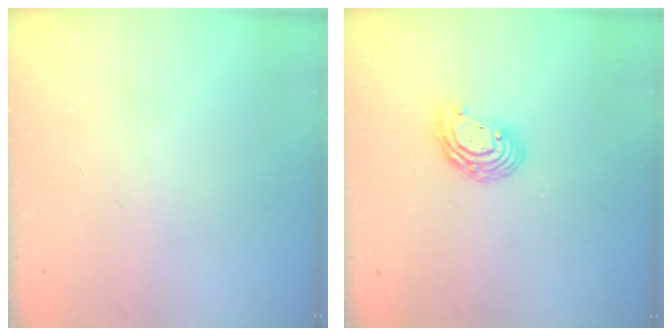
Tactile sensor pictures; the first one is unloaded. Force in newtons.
{"total": 8.7, "press": 8.6, "slide": 1.2}